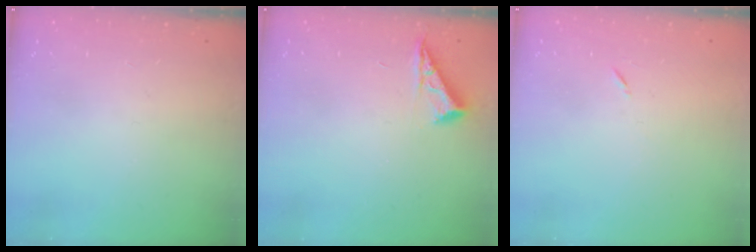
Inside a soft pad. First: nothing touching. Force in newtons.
{"total": 5.0, "press": 5.0, "slide": 0.7}
{"total": 4.9, "press": 4.5, "slide": 1.9}